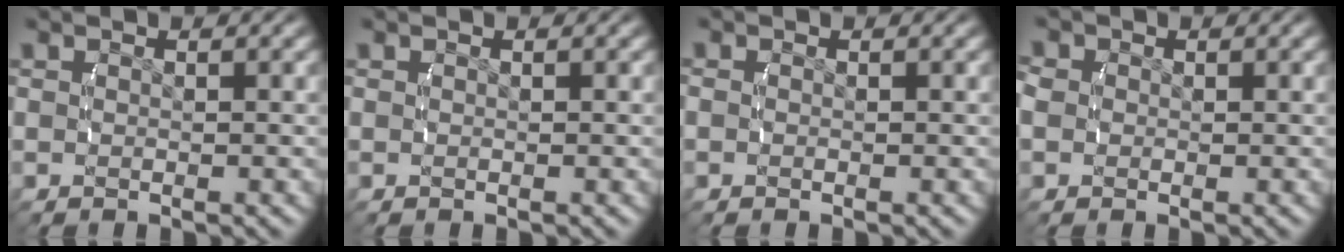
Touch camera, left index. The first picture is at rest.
{"total": 0.0}
{"total": 0.6, "force": [-0.1, 0.5, 0.4], "torque": [-0.012, -0.003, -0.003]}
{"total": 2.4, "force": [0.2, 2.2, 0.9], "torque": [-0.030, -0.001, 0.000]}